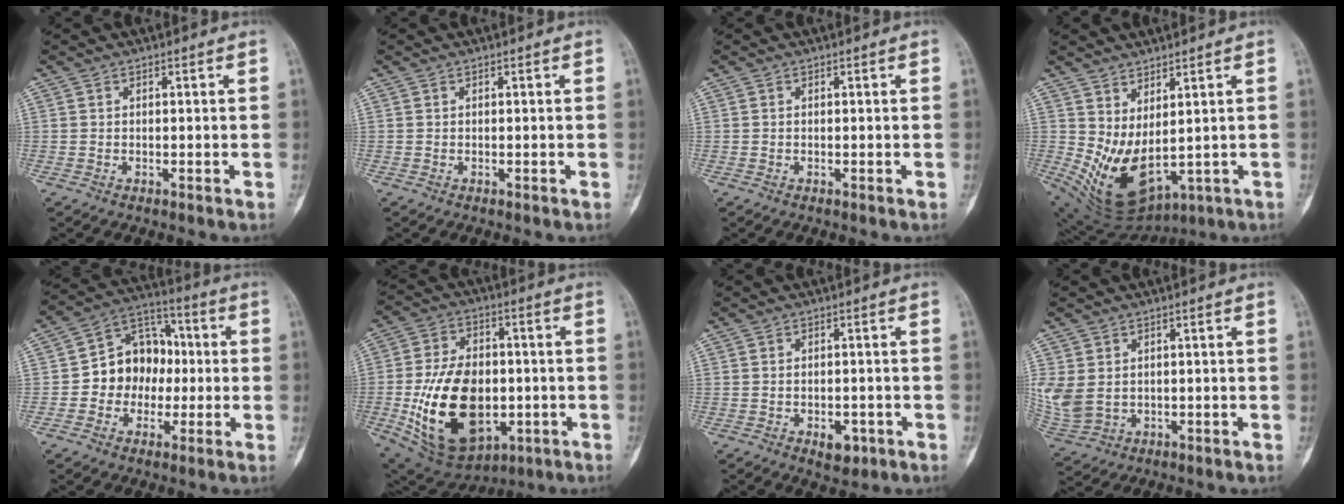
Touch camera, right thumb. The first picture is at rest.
{"total": 0.0}
{"total": 0.0}
{"total": 12.0, "force": [1.0, 6.1, 10.3], "torque": [-0.172, -0.030, 0.052]}
{"total": 12.4, "force": [-0.7, 10.3, 6.9], "torque": [-0.062, 0.037, -0.020]}
{"total": 22.1, "force": [-3.7, 14.1, 16.6], "torque": [-0.263, 0.003, -0.037]}
{"total": 3.8, "force": [-1.5, 2.4, 2.6], "torque": [-0.024, 0.008, -0.013]}
{"total": 8.5, "force": [0.8, 6.4, 5.4], "torque": [-0.133, -0.004, 0.035]}